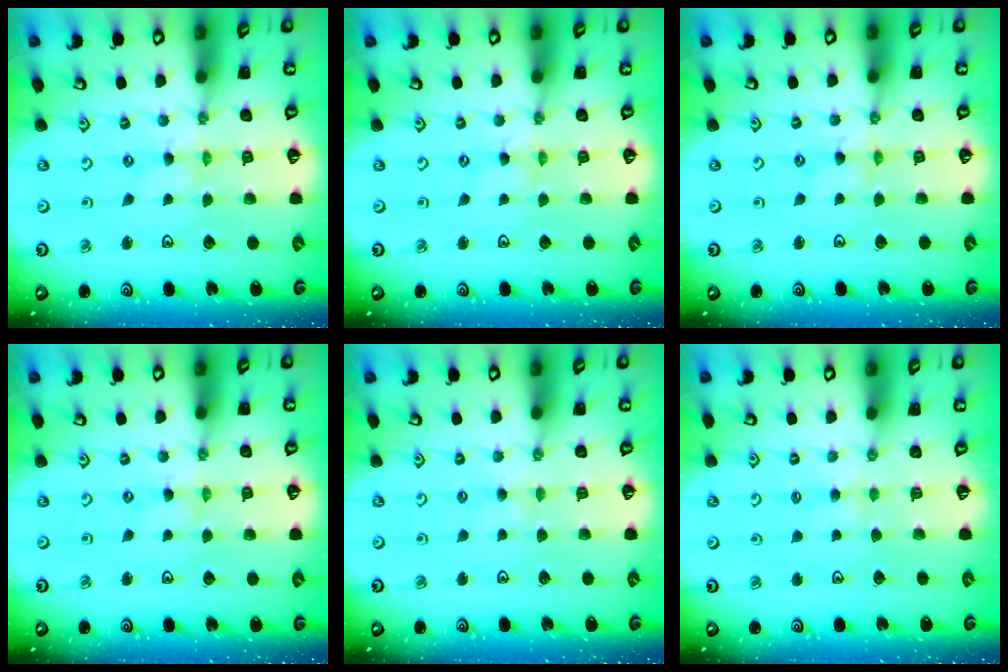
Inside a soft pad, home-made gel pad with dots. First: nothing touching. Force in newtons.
{"total": 0.0}
{"total": 1.3, "press": 1.3, "slide": 0.2}
{"total": 0.0}
{"total": 2.1, "press": 2.0, "slide": 0.4}
{"total": 2.3, "press": 2.2, "slide": 0.5}